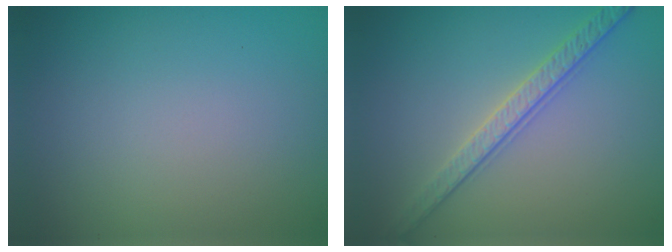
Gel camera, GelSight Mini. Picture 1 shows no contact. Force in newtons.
{"total": 3.3, "press": 2.9, "slide": 1.5}